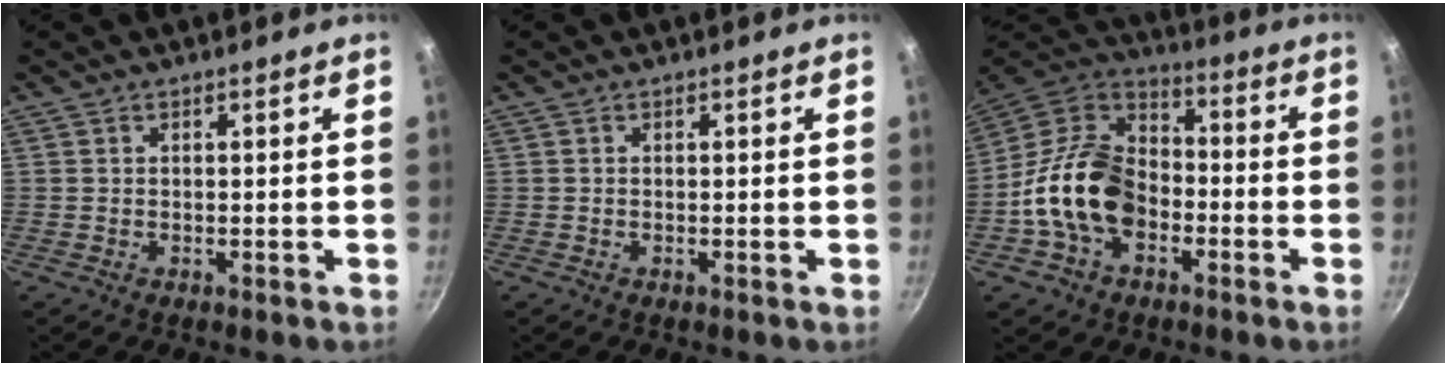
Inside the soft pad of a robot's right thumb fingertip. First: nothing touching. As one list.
[{"total": 0.0}, {"total": 17.6, "force": [-4.7, 12.2, 11.8], "torque": [-0.177, 0.044, -0.106]}]